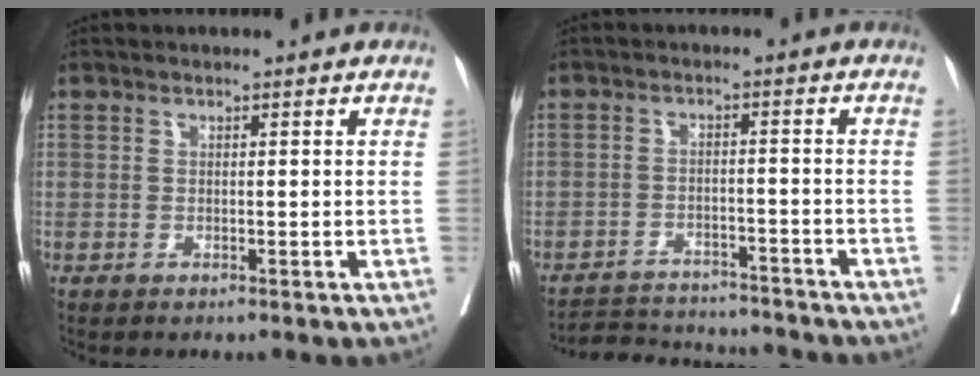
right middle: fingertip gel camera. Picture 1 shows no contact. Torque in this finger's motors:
{"motor_torque": [0.94, -1.19, 0.19, 0.02]}